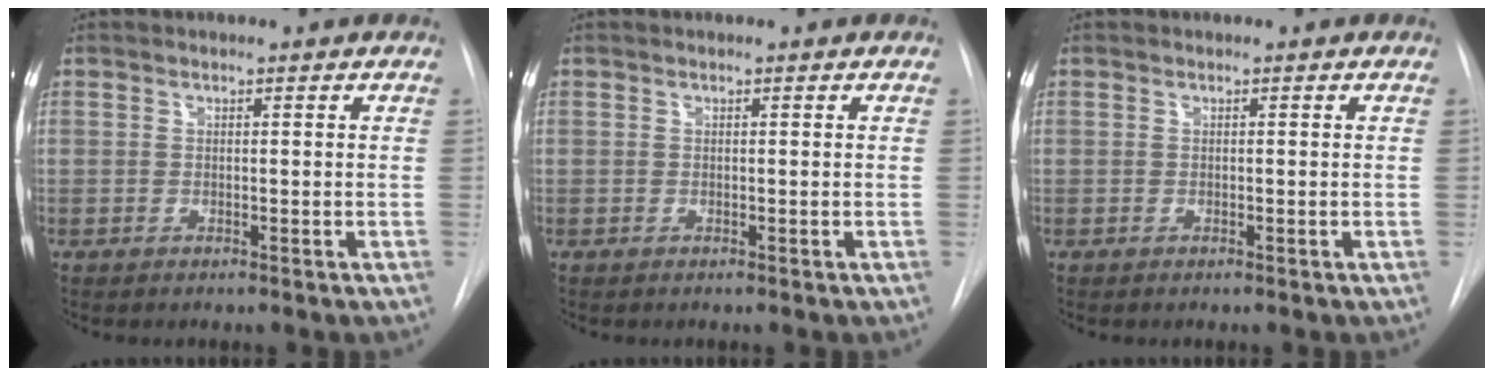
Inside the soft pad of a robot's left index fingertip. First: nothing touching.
{"total": 0.0}
{"total": 0.0}